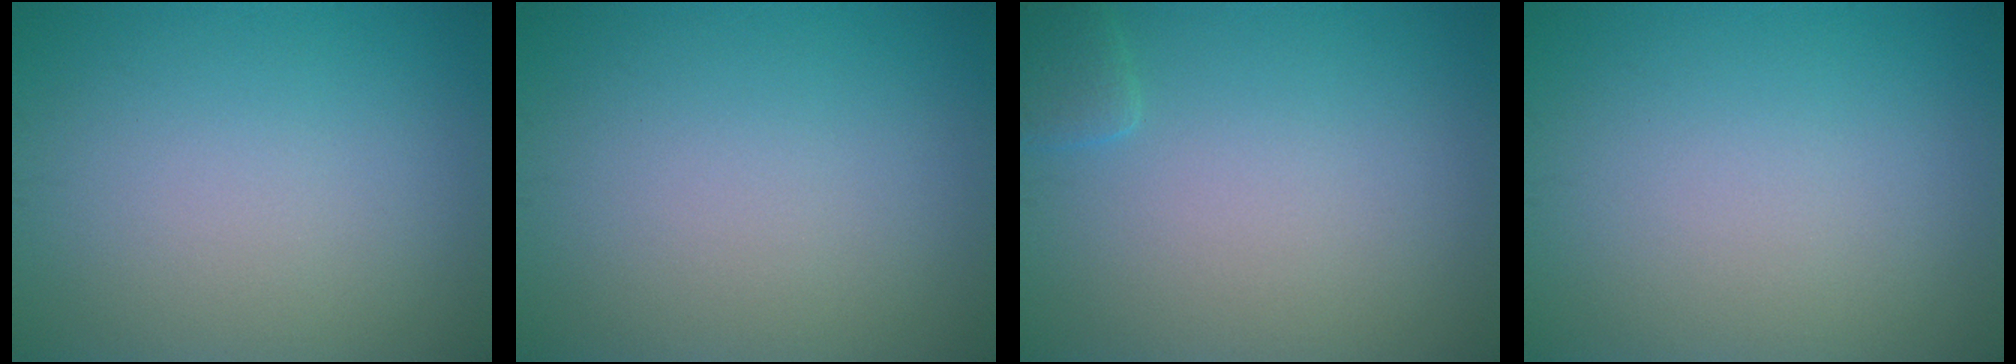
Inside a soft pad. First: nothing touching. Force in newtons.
{"total": 0.0}
{"total": 1.3, "press": 1.3, "slide": 0.1}
{"total": 0.0}